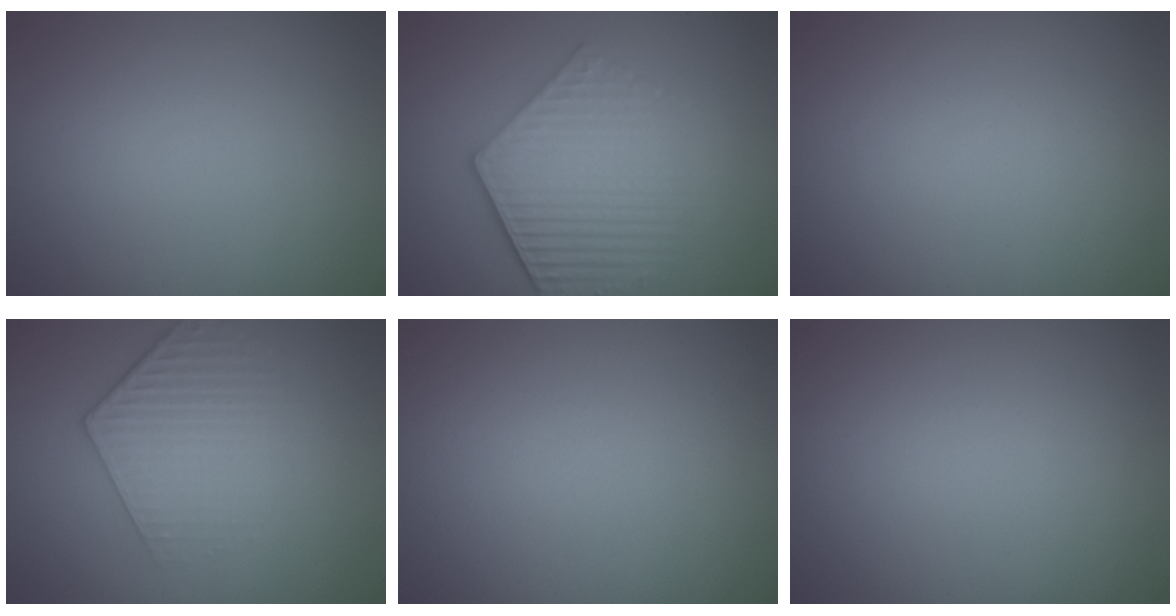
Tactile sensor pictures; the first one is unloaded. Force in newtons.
{"total": 6.2, "press": 4.6, "slide": 4.2}
{"total": 0.0}
{"total": 3.2, "press": 2.9, "slide": 1.2}
{"total": 0.0}
{"total": 0.0}